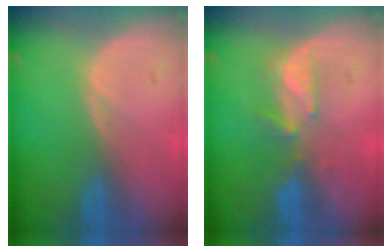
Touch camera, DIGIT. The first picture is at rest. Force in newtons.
{"total": 3.1, "press": 3.0, "slide": 0.3}